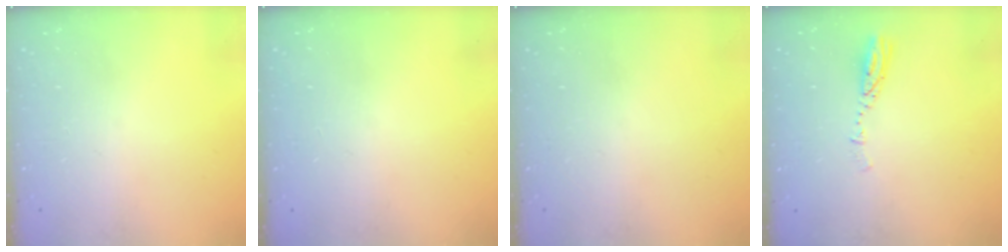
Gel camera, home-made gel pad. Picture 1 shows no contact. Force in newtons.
{"total": 0.0}
{"total": 0.0}
{"total": 3.6, "press": 3.5, "slide": 0.4}